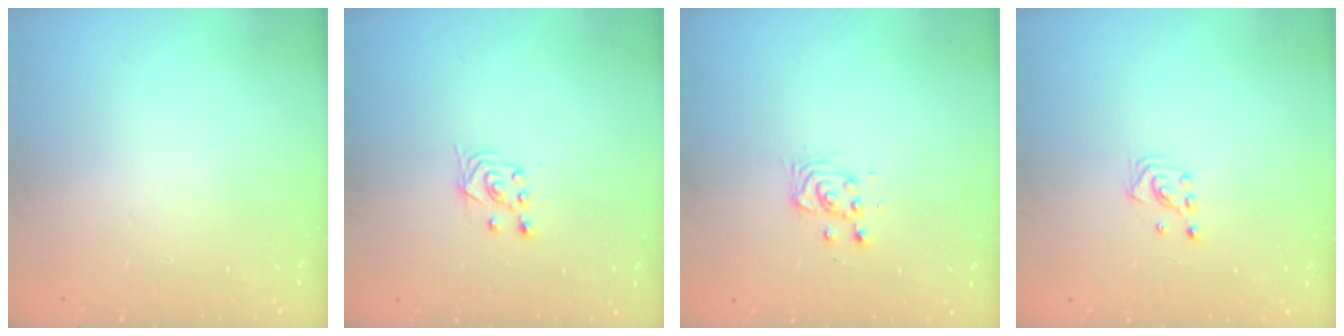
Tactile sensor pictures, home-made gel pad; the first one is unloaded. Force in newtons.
{"total": 2.9, "press": 2.5, "slide": 1.4}
{"total": 3.2, "press": 3.2, "slide": 0.2}
{"total": 2.6, "press": 2.6, "slide": 0.3}